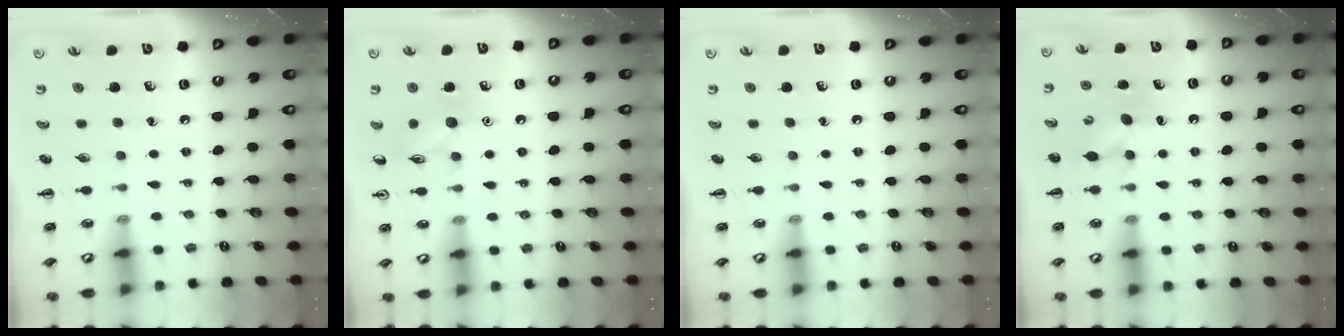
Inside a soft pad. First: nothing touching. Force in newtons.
{"total": 8.3, "press": 8.3, "slide": 0.6}
{"total": 0.0}
{"total": 5.4, "press": 5.2, "slide": 1.6}